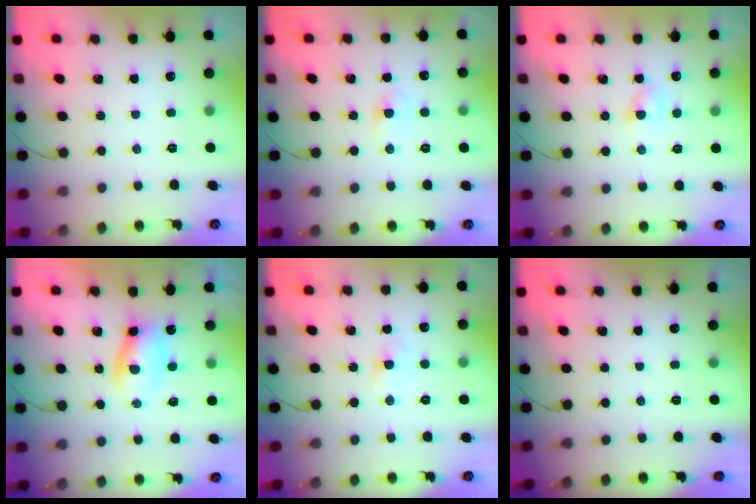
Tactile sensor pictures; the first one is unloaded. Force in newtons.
{"total": 4.2, "press": 3.9, "slide": 1.7}
{"total": 1.4, "press": 1.1, "slide": 0.8}
{"total": 3.4, "press": 3.1, "slide": 1.2}
{"total": 3.0, "press": 2.8, "slide": 1.1}
{"total": 0.0}